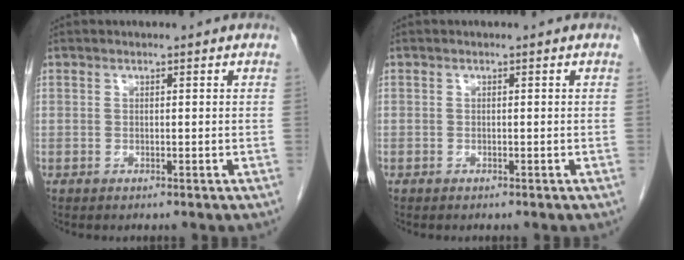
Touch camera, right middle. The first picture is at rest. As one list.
[{"total": 0.0}]